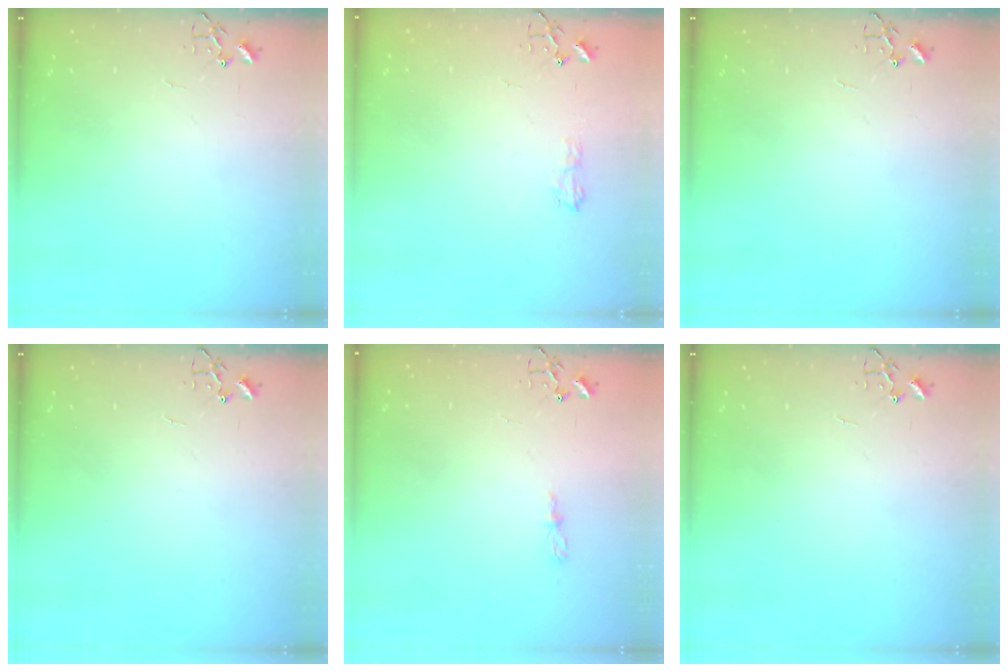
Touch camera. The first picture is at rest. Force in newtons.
{"total": 6.3, "press": 6.3, "slide": 0.8}
{"total": 0.0}
{"total": 0.0}
{"total": 3.5, "press": 3.5, "slide": 0.5}
{"total": 0.0}